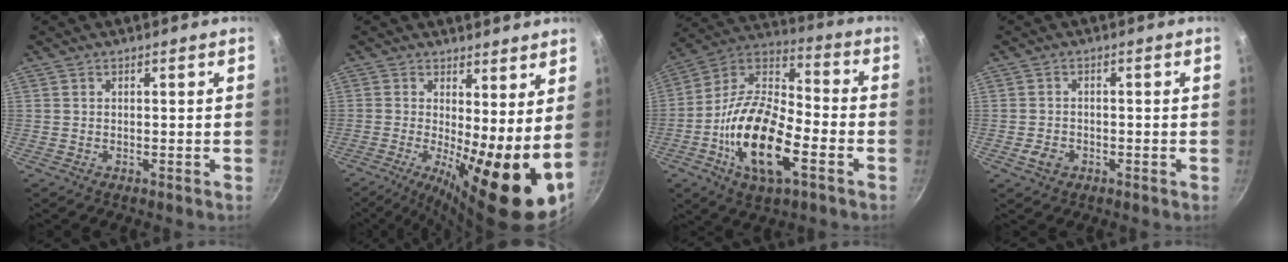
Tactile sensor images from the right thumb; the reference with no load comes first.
{"total": 13.2, "force": [-0.5, 3.5, 12.7], "torque": [-0.187, -0.013, -0.008]}
{"total": 20.6, "force": [-6.9, 9.2, 17.1], "torque": [-0.315, 0.032, -0.144]}
{"total": 3.0, "force": [-1.4, 2.2, 1.5], "torque": [-0.025, 0.009, -0.022]}